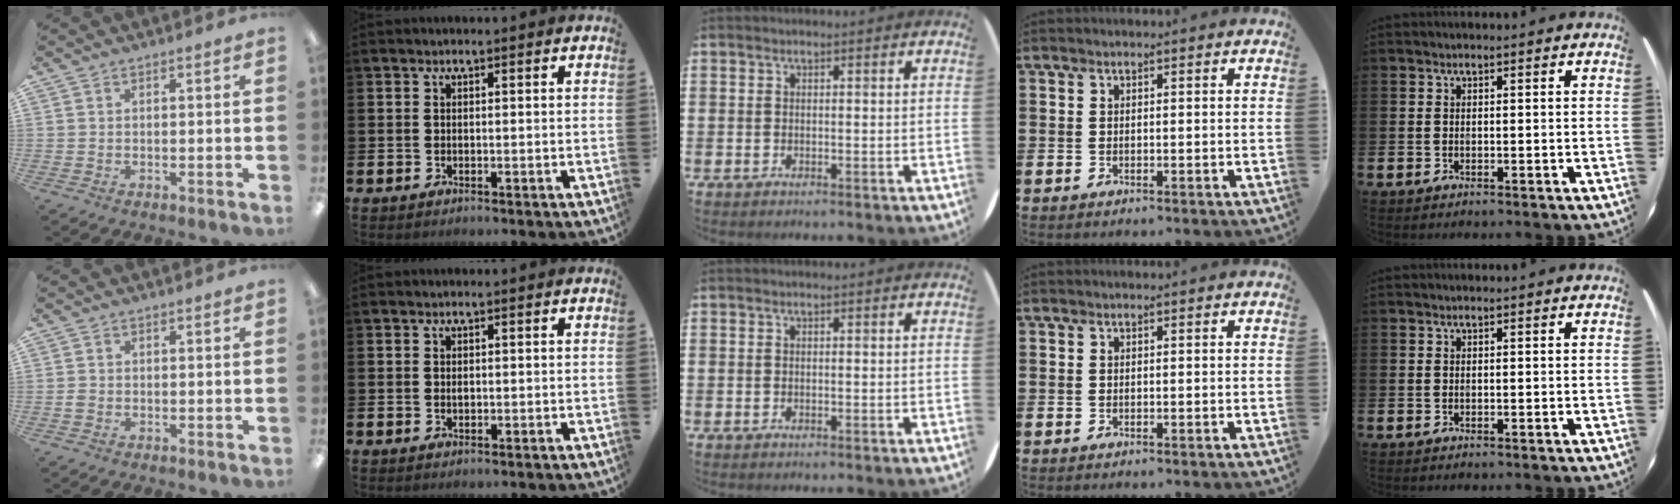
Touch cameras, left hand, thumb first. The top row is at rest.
{"thumb": {"total": 1.1, "force": [-0.3, 0.9, 0.5], "torque": [-0.009, 0.004, -0.007]}, "index": {"total": 0.6, "force": [0.1, 0.4, 0.4], "torque": [-0.009, 0.002, 0.000]}}